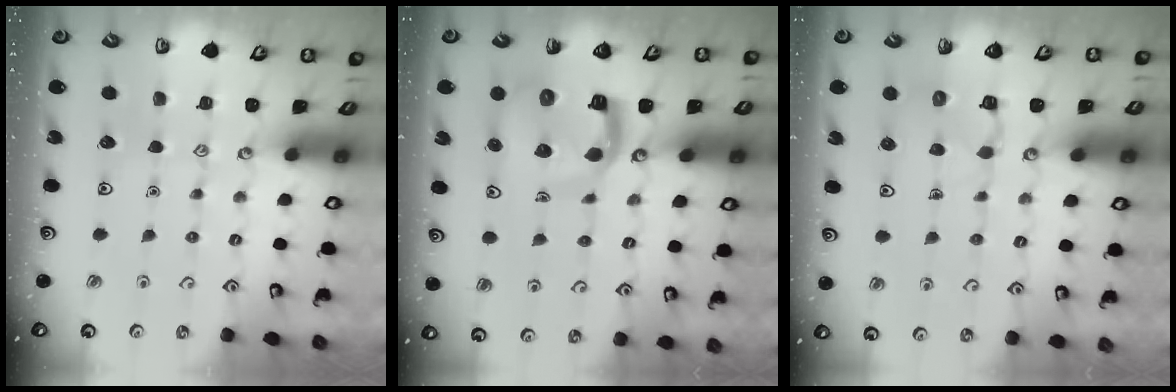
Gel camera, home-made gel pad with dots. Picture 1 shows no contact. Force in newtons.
{"total": 10.2, "press": 10.1, "slide": 1.4}
{"total": 6.3, "press": 6.2, "slide": 0.4}